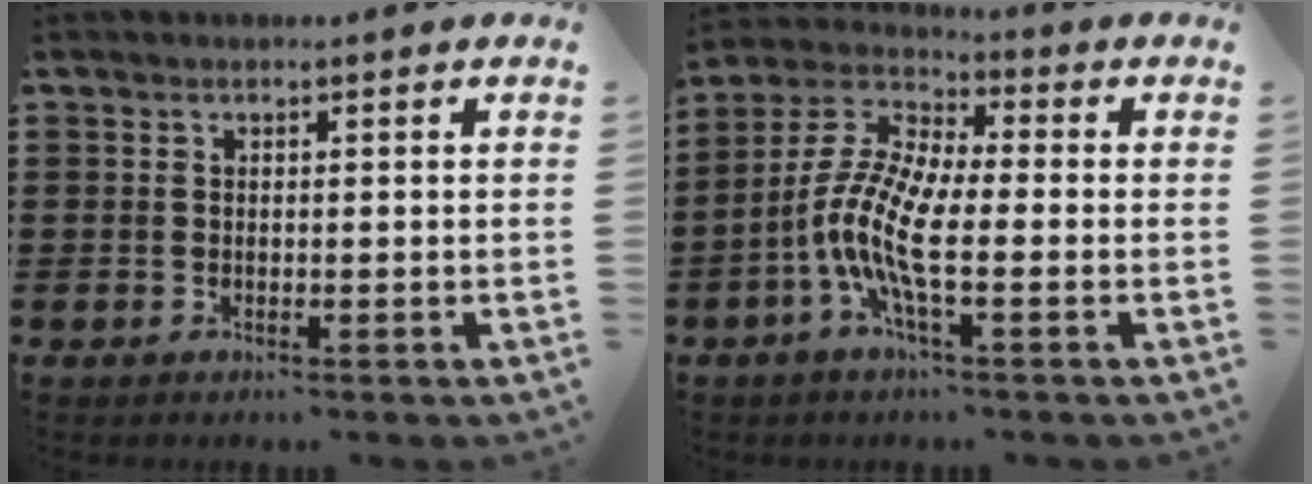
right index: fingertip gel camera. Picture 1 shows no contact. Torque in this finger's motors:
{"motor_torque": [2.14, 0.00, 0.62, 0.21]}